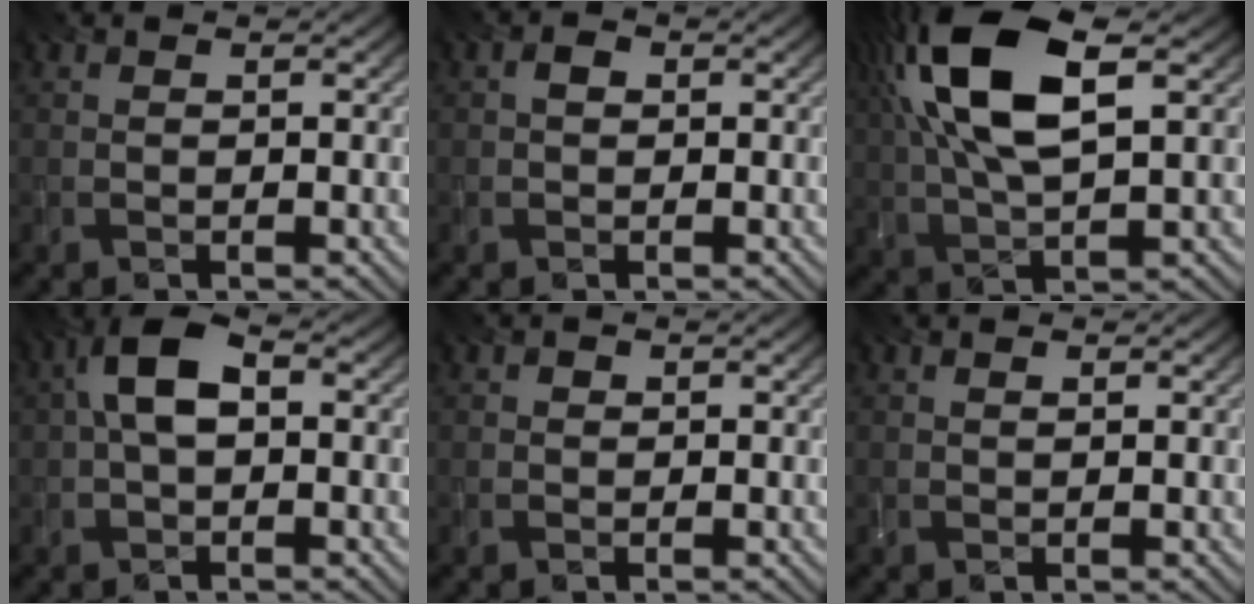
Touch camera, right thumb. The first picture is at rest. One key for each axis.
{"total": 1.2, "fx": 0.1, "fy": 0.9, "fz": 0.8, "tx": -0.015, "ty": 0.001, "tz": -0.002}
{"total": 14.1, "fx": 4.9, "fy": 5.8, "fz": 11.9, "tx": -0.265, "ty": 0.017, "tz": 0.090}
{"total": 6.4, "fx": 0.5, "fy": 3.5, "fz": 5.3, "tx": -0.108, "ty": 0.016, "tz": 0.000}
{"total": 0.5, "fx": 0.1, "fy": 0.5, "fz": 0.1, "tx": -0.001, "ty": -0.001, "tz": 0.000}
{"total": 0.6, "fx": 0.3, "fy": 0.2, "fz": 0.5, "tx": -0.010, "ty": 0.001, "tz": 0.006}